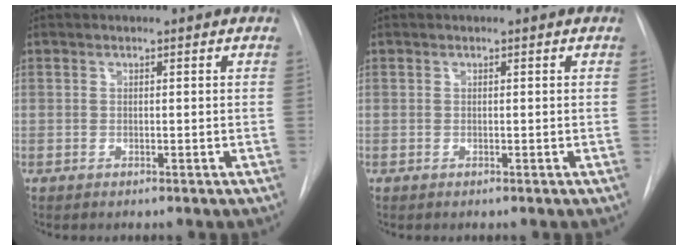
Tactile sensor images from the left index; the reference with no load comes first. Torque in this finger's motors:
{"motor_torque": [-0.06, 0.07, -0.03, 0.00]}